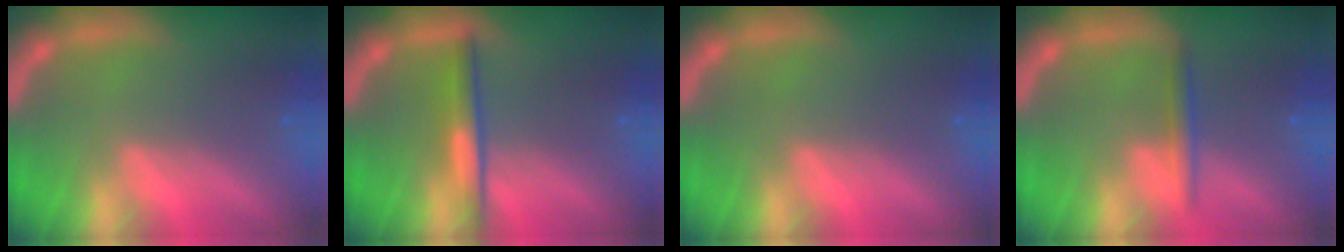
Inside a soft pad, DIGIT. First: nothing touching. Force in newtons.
{"total": 3.0}
{"total": 0.0}
{"total": 1.9}